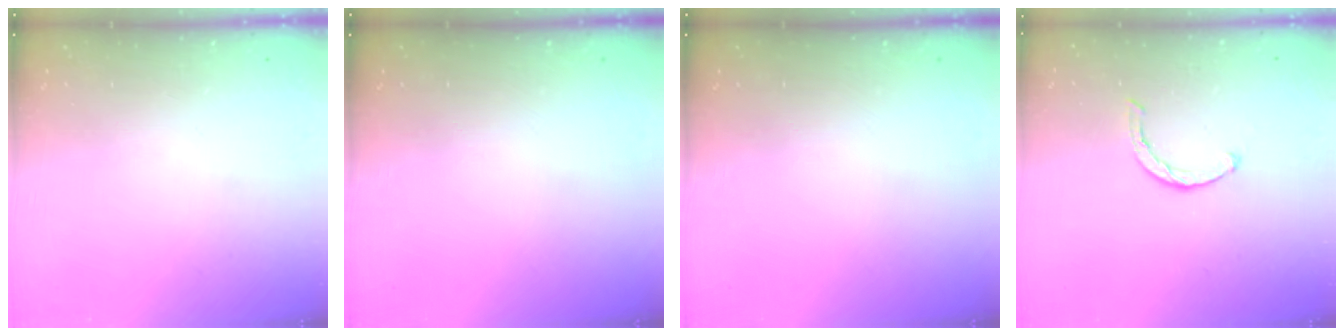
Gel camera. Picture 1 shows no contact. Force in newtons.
{"total": 0.0}
{"total": 0.0}
{"total": 2.1, "press": 2.1, "slide": 0.3}